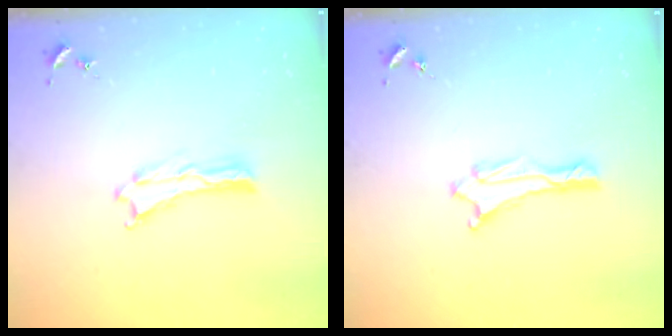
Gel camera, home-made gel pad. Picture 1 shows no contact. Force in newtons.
{"total": 1.1, "press": 1.1, "slide": 0.1}